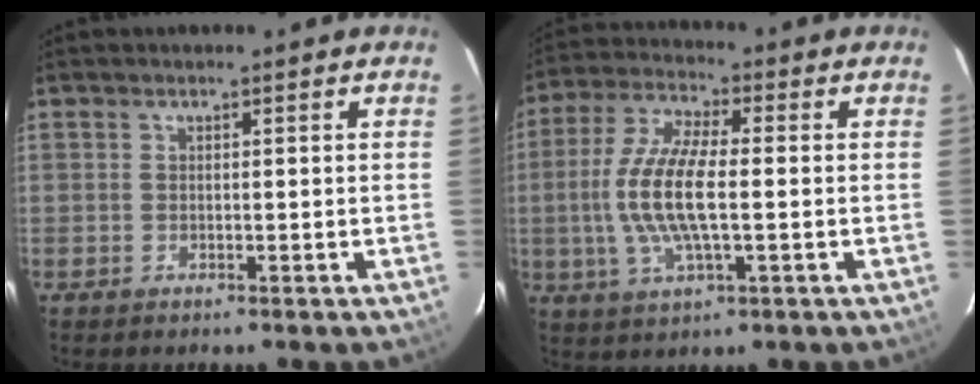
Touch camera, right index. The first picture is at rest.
{"total": 12.6, "force": [-0.9, 3.8, 12.0], "torque": [-0.251, 0.001, -0.020]}